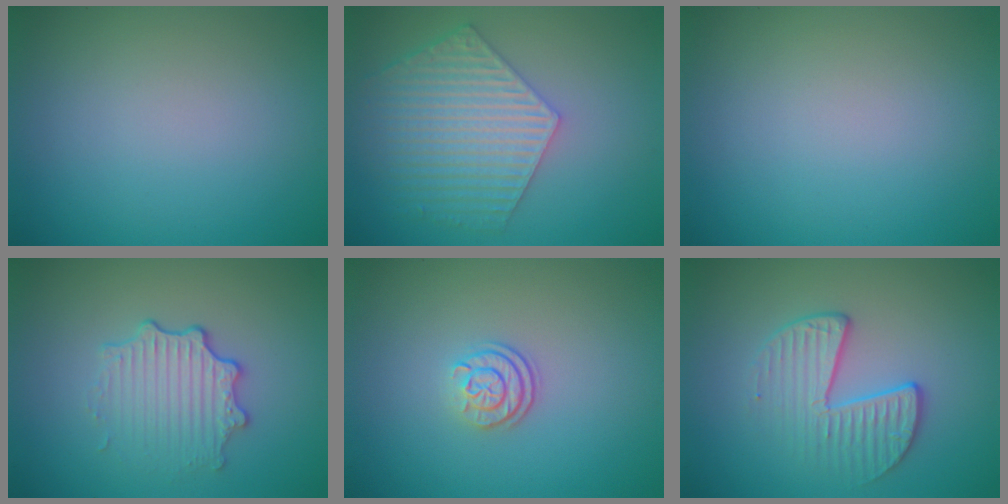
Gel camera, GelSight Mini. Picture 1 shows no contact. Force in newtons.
{"total": 6.5, "press": 5.0, "slide": 4.2}
{"total": 0.0}
{"total": 3.4, "press": 2.7, "slide": 2.1}
{"total": 2.5, "press": 1.8, "slide": 1.6}
{"total": 3.4, "press": 2.9, "slide": 1.8}